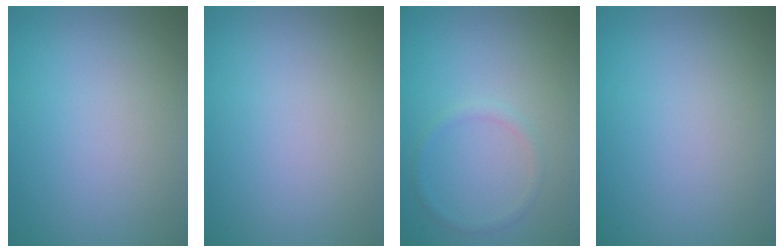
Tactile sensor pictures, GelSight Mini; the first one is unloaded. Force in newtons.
{"total": 0.0}
{"total": 1.0, "press": 0.9, "slide": 0.2}
{"total": 0.0}